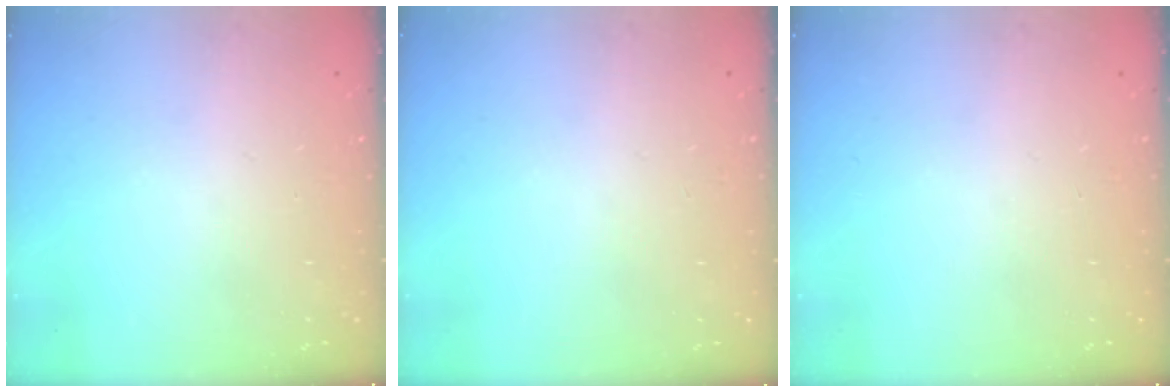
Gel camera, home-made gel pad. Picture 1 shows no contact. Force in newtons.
{"total": 0.0}
{"total": 0.0}